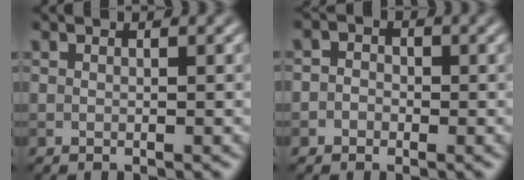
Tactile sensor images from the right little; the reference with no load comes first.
{"total": 1.7, "force": [-0.3, 1.6, 0.6], "torque": [0.009, 0.005, -0.025]}